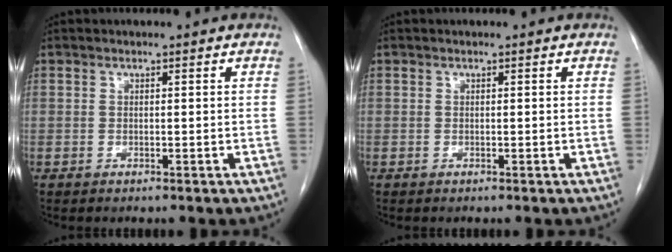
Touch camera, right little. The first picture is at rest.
{"total": 0.0}